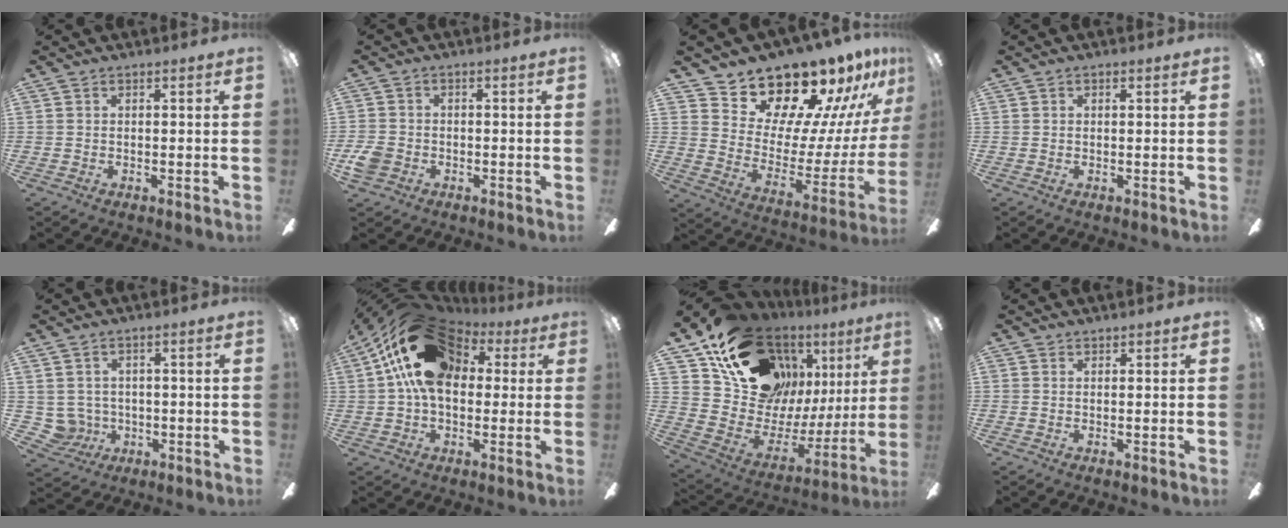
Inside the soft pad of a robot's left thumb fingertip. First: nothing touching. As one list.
[{"total": 4.9, "force": [-2.3, 3.7, 2.2], "torque": [-0.051, 0.011, -0.044]}, {"total": 18.0, "force": [16.7, 5.4, 4.1], "torque": [-0.072, -0.155, 0.294]}, {"total": 0.9, "force": [0.3, 0.8, 0.4], "torque": [0.000, 0.001, 0.003]}, {"total": 5.4, "force": [0.3, 5.3, 0.8], "torque": [-0.052, -0.005, 0.010]}, {"total": 20.3, "force": [6.6, 13.5, 13.7], "torque": [-0.263, -0.001, 0.118]}, {"total": 21.1, "force": [14.5, 12.6, 8.8], "torque": [-0.148, -0.102, 0.280]}, {"total": 0.6, "force": [0.5, 0.4, 0.0], "torque": [0.007, -0.003, 0.008]}]